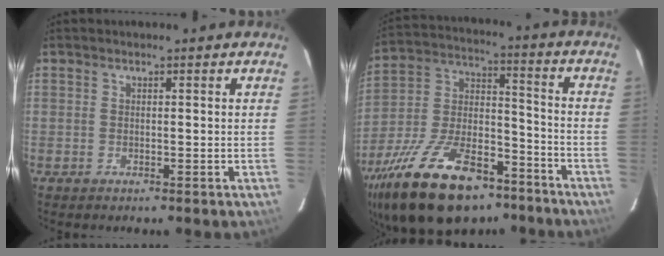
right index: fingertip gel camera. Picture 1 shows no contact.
{"total": 26.5, "force": [-17.4, 12.1, 15.9], "torque": [-0.314, -0.003, -0.276]}